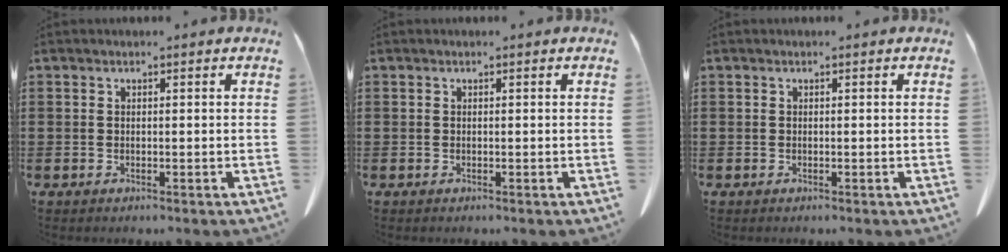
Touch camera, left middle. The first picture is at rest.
{"total": 0.0}
{"total": 0.0}